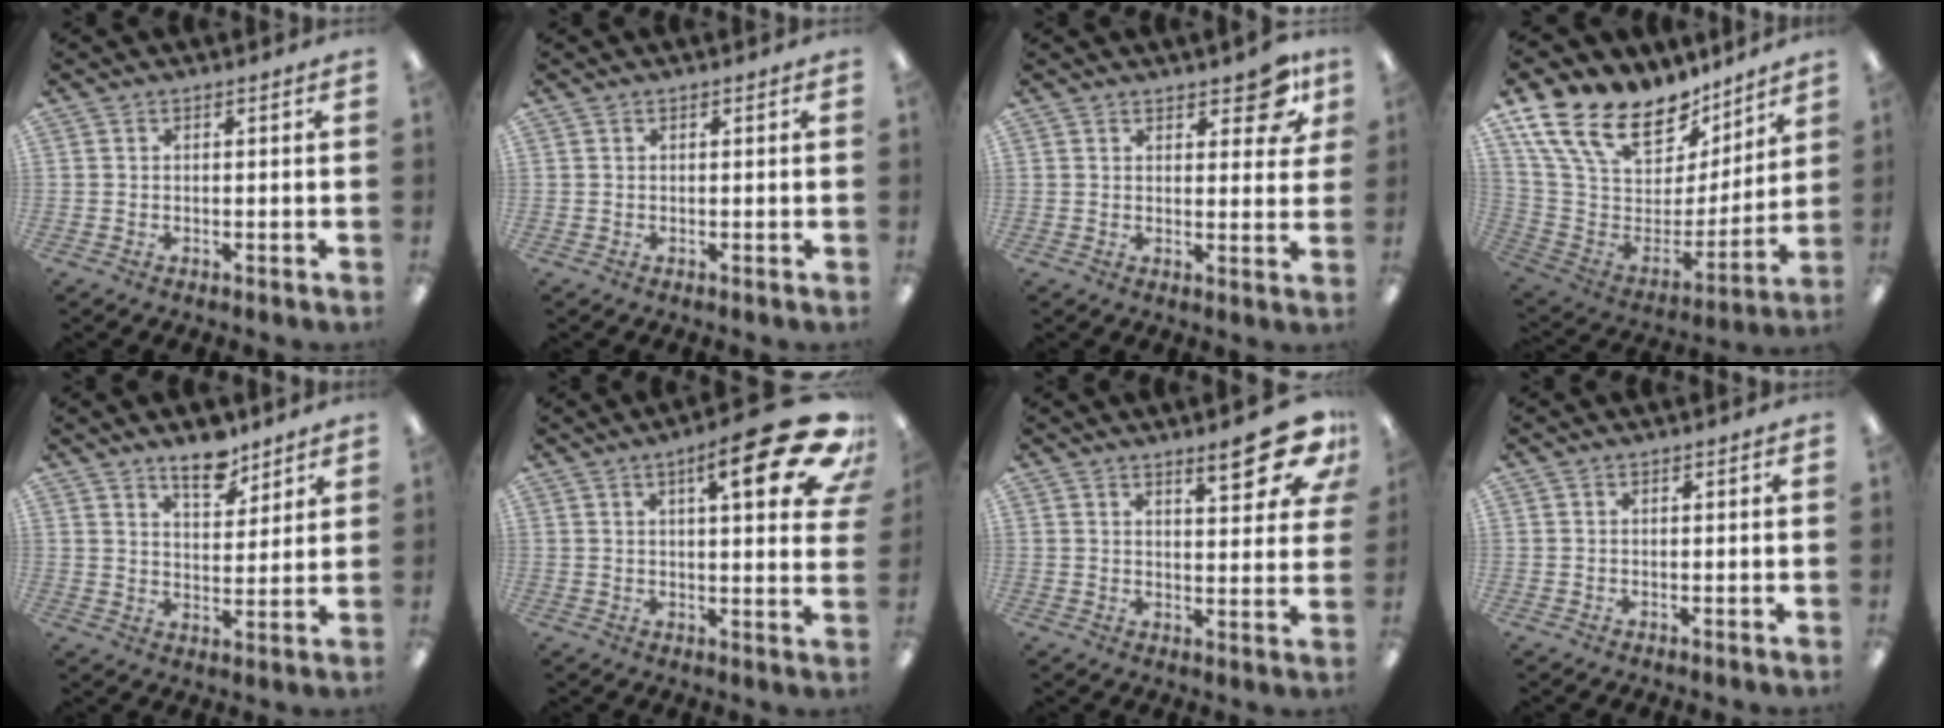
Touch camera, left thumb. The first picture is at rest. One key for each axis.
{"total": 0.0}
{"total": 8.3, "fx": 5.6, "fy": 3.4, "fz": 5.2, "tx": -0.055, "ty": -0.028, "tz": 0.092}
{"total": 20.4, "fx": 15.4, "fy": 9.9, "fz": 8.9, "tx": -0.178, "ty": -0.113, "tz": 0.288}
{"total": 8.7, "fx": 6.8, "fy": 3.8, "fz": 3.7, "tx": -0.036, "ty": -0.045, "tz": 0.117}
{"total": 19.4, "fx": 9.2, "fy": 5.3, "fz": 16.2, "tx": -0.216, "ty": -0.047, "tz": 0.131}
{"total": 13.7, "fx": 8.5, "fy": 4.1, "fz": 9.9, "tx": -0.118, "ty": -0.048, "tz": 0.131}
{"total": 0.0}